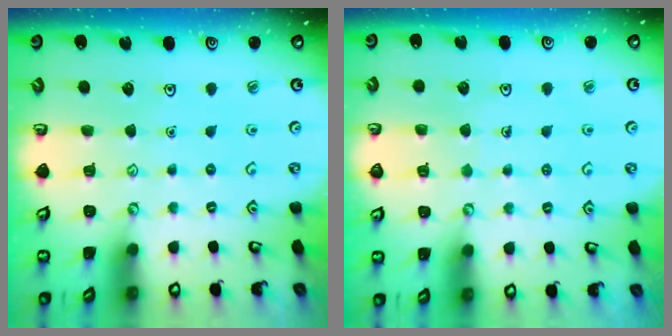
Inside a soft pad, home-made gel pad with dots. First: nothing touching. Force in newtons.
{"total": 4.6, "press": 4.6, "slide": 0.4}